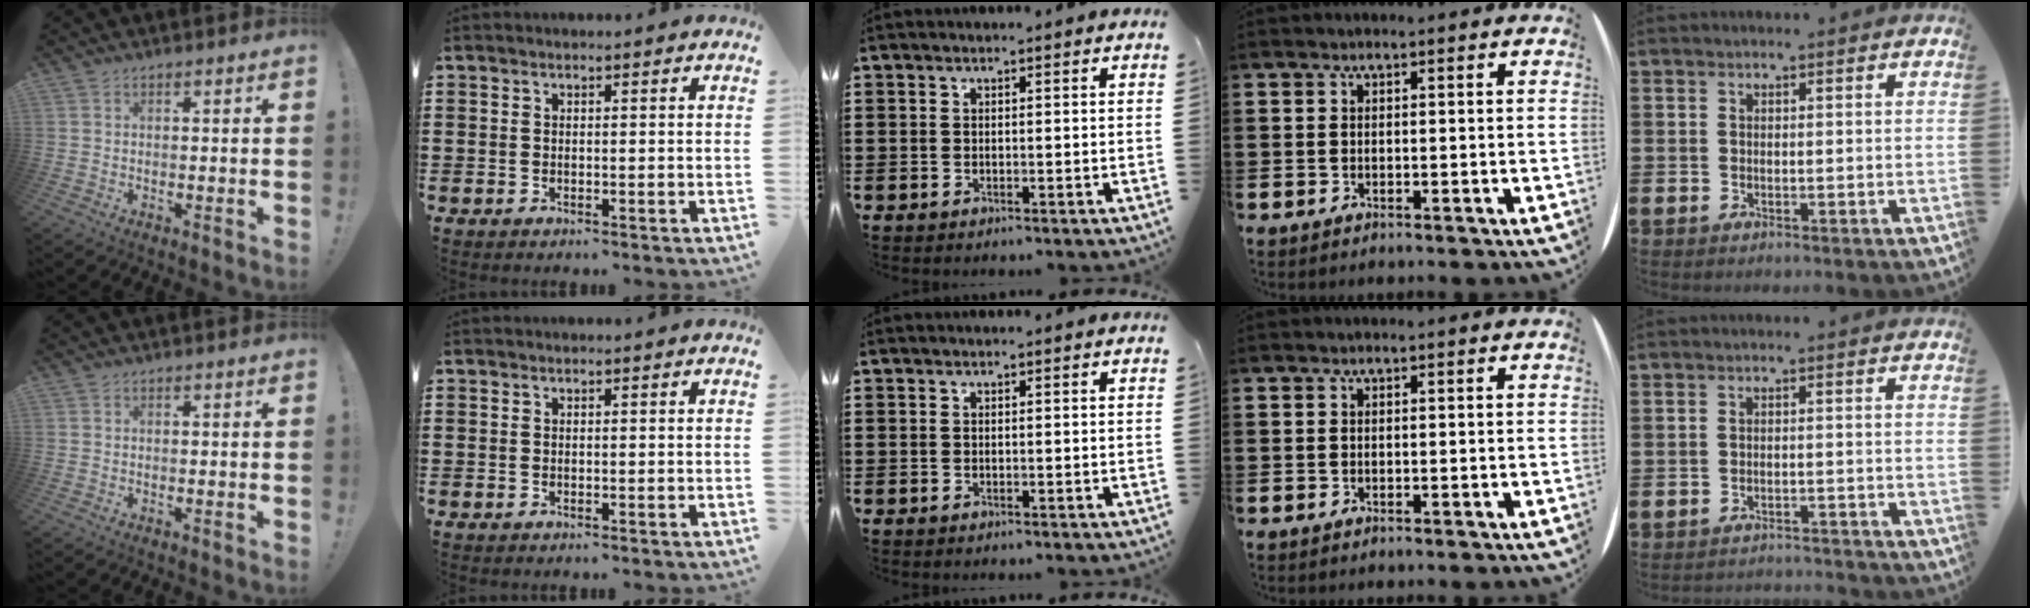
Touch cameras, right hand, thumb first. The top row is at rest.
{"little": {"total": 1.9, "force": [-1.9, -0.1, -0.2], "torque": [-0.002, 0.003, -0.042]}}